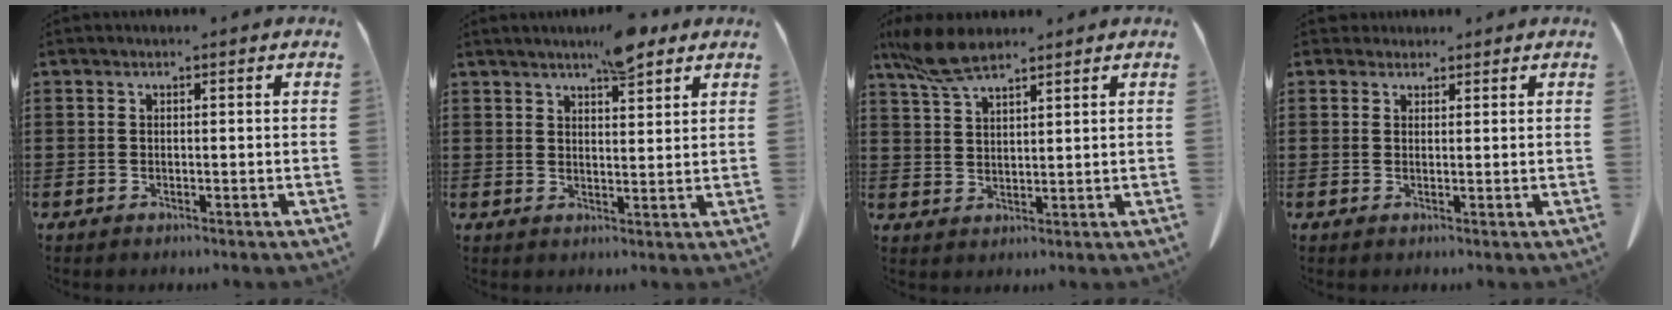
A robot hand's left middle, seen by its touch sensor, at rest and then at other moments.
{"total": 5.9, "force": [4.8, 1.5, 3.1], "torque": [-0.054, -0.012, 0.085]}
{"total": 6.8, "force": [5.2, 1.7, 4.1], "torque": [-0.101, -0.007, 0.095]}
{"total": 1.9, "force": [1.6, 0.9, 0.1], "torque": [0.001, 0.001, 0.032]}